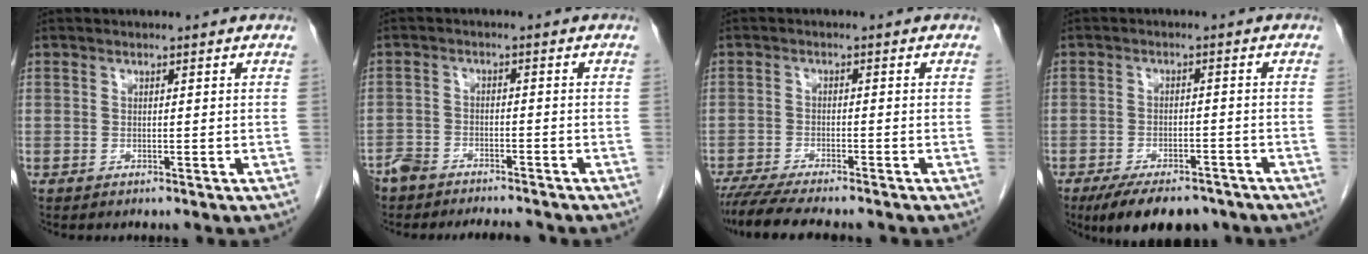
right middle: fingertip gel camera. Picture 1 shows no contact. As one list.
[{"total": 7.8, "force": [-7.0, 2.3, 2.5], "torque": [-0.040, -0.002, -0.108]}, {"total": 9.6, "force": [-8.3, 0.9, 4.7], "torque": [-0.069, -0.017, -0.131]}, {"total": 11.1, "force": [-8.6, 4.3, 5.6], "torque": [-0.080, -0.005, -0.127]}]